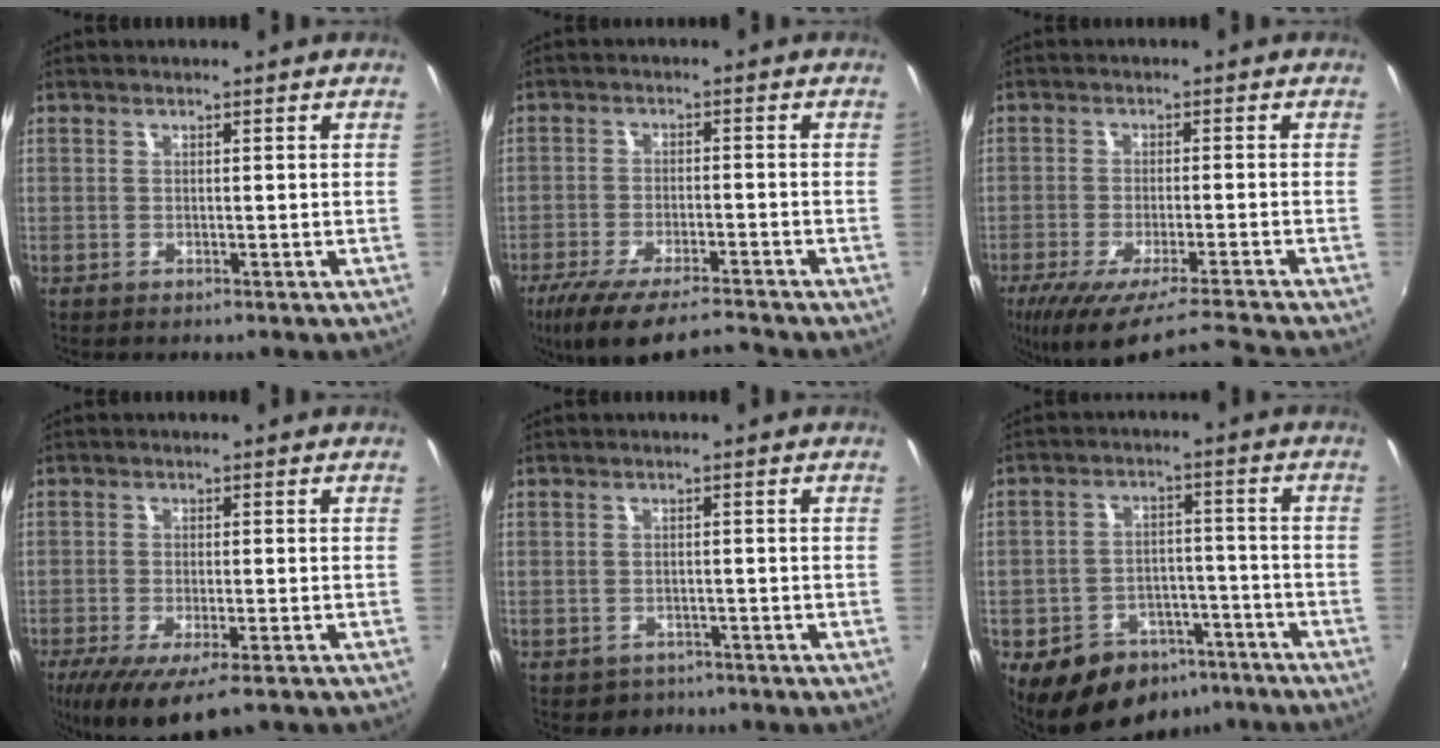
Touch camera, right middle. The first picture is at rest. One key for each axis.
{"total": 12.2, "fx": -10.3, "fy": 1.8, "fz": 6.3, "tx": -0.141, "ty": -0.031, "tz": -0.179}
{"total": 12.7, "fx": -10.8, "fy": -0.6, "fz": 6.6, "tx": -0.125, "ty": -0.036, "tz": -0.184}
{"total": 10.7, "fx": -6.9, "fy": 2.7, "fz": 7.6, "tx": -0.152, "ty": -0.040, "tz": -0.113}
{"total": 2.8, "fx": -1.8, "fy": 2.1, "fz": 0.3, "tx": -0.013, "ty": -0.004, "tz": -0.025}
{"total": 14.5, "fx": -9.4, "fy": 9.5, "fz": 5.8, "tx": -0.133, "ty": 0.016, "tz": -0.119}